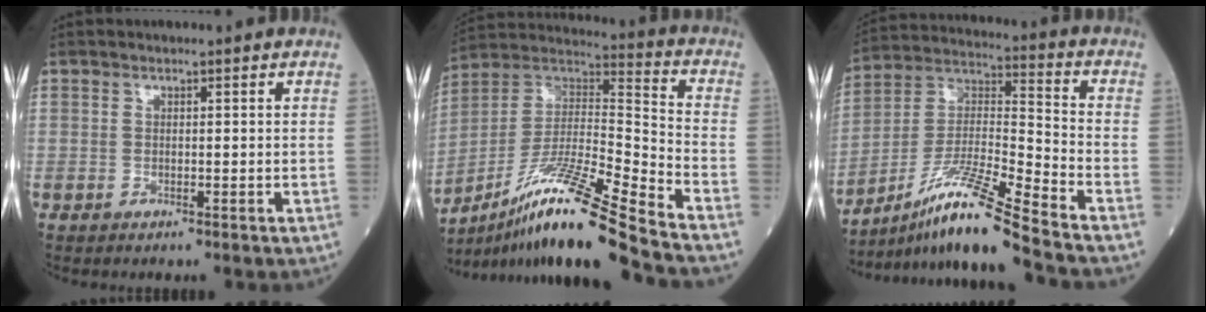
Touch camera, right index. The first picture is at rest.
{"total": 20.5, "force": [-15.3, -1.2, 13.7], "torque": [-0.278, -0.013, -0.280]}
{"total": 15.1, "force": [-11.8, -2.1, 9.1], "torque": [-0.177, -0.004, -0.214]}